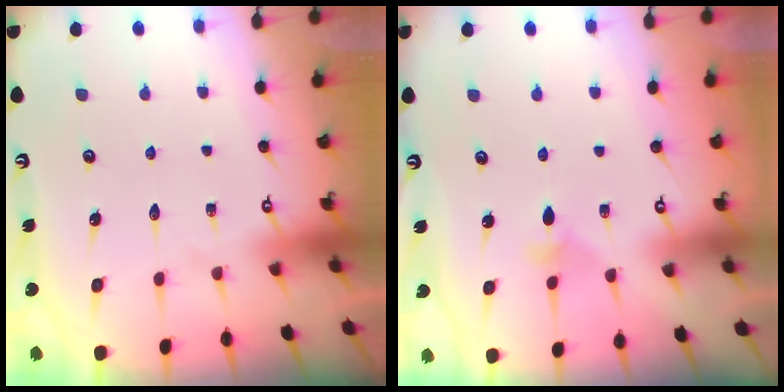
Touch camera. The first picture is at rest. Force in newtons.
{"total": 3.6, "press": 3.6, "slide": 0.6}